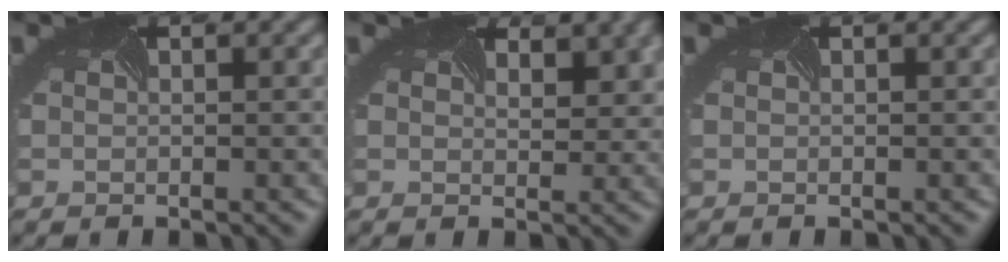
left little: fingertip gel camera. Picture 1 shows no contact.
{"total": 4.0, "force": [2.2, 2.4, 2.4], "torque": [-0.029, 0.007, 0.014]}
{"total": 0.0}